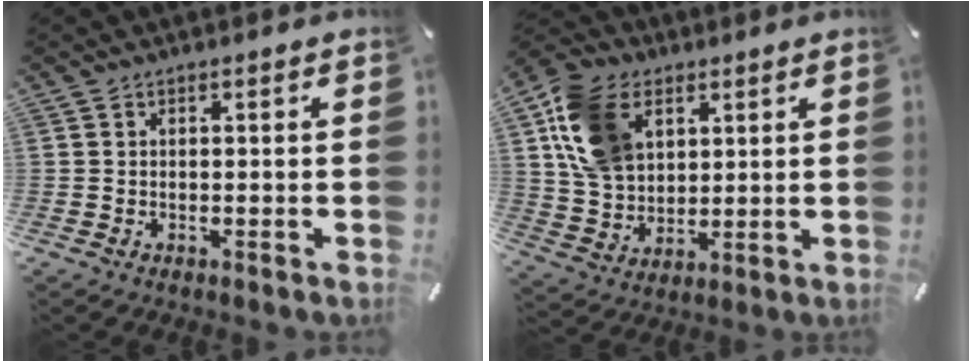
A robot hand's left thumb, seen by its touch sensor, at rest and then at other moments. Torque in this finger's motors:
{"motor_torque": [0.90, 2.43, 2.34, -0.43, 0.40]}